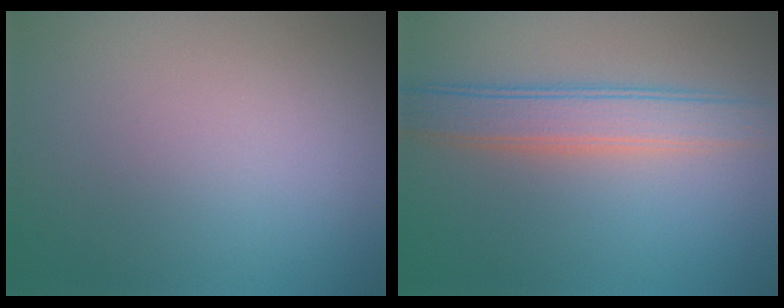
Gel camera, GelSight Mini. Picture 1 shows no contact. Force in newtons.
{"total": 3.6, "press": 3.6, "slide": 0.1}